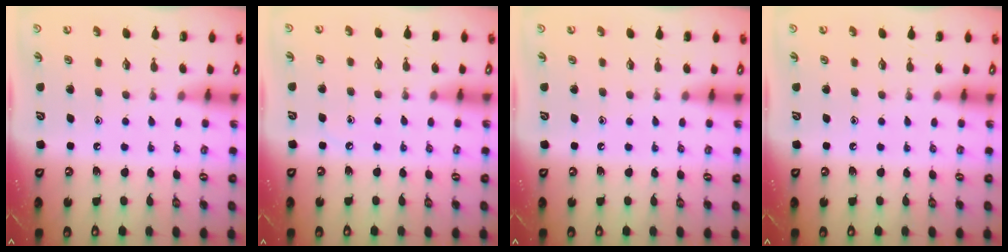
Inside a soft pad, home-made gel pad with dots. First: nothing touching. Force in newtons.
{"total": 3.6, "press": 3.5, "slide": 0.6}
{"total": 0.0}
{"total": 0.0}